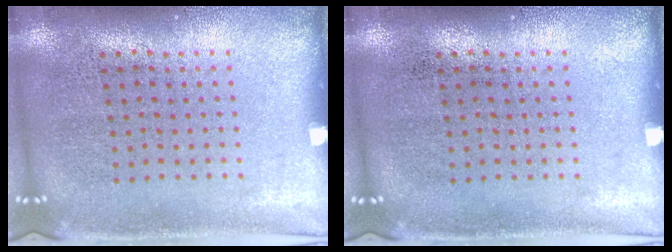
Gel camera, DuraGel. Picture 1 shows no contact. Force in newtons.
{"total": 0.0}